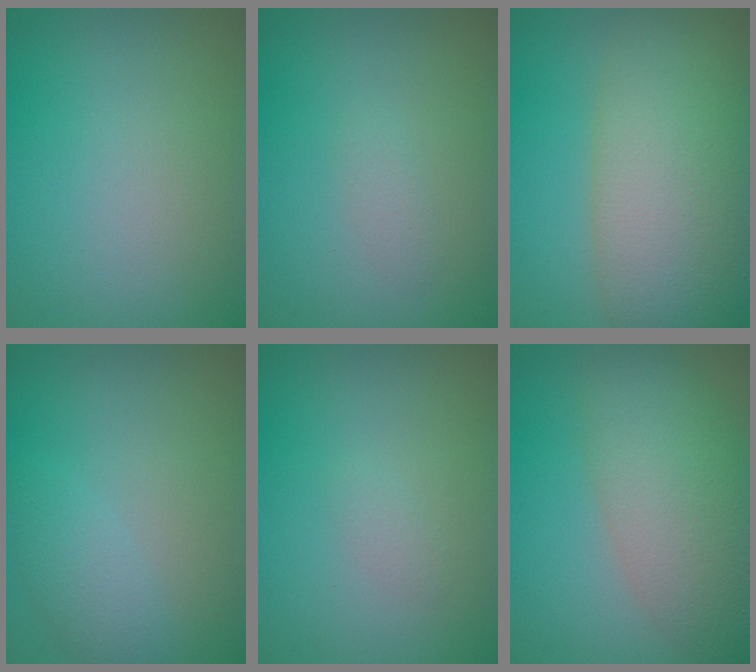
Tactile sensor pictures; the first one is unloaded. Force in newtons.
{"total": 0.8, "press": 0.8, "slide": 0.1}
{"total": 11.8, "press": 11.7, "slide": 0.7}
{"total": 2.2, "press": 2.2, "slide": 0.2}
{"total": 0.6, "press": 0.6, "slide": 0.0}
{"total": 7.7, "press": 7.7, "slide": 0.4}